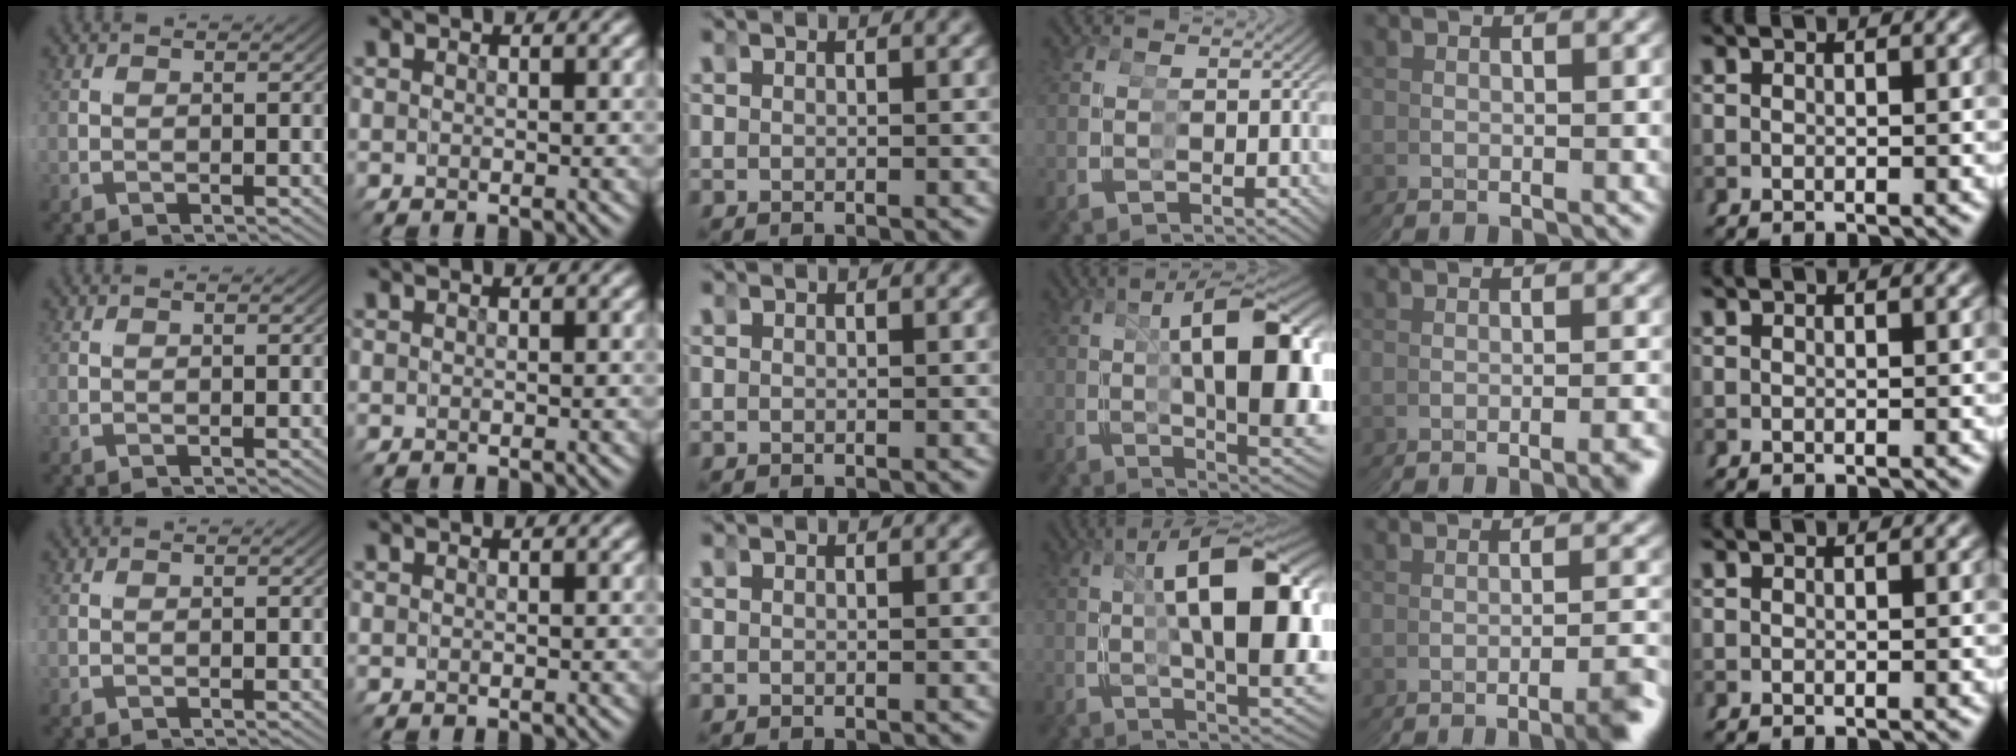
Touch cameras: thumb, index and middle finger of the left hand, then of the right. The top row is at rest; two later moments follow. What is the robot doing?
{"motion": "grasp_and_lifting", "object": "toy banana"}